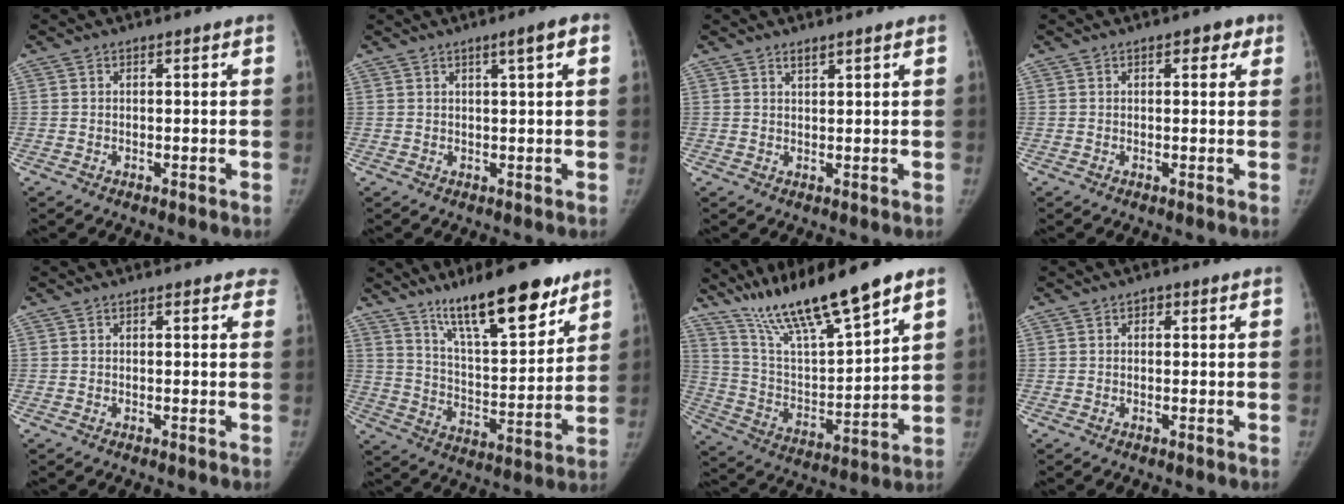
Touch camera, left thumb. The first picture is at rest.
{"total": 3.1, "force": [1.3, 0.2, 2.8], "torque": [-0.037, 0.002, 0.020]}
{"total": 1.3, "force": [1.1, 0.3, 0.7], "torque": [-0.008, -0.009, 0.021]}
{"total": 2.8, "force": [1.2, 1.7, 1.8], "torque": [0.004, 0.002, 0.010]}
{"total": 2.1, "force": [1.7, 1.1, 0.4], "torque": [0.026, -0.003, 0.003]}
{"total": 19.2, "force": [13.3, 5.3, 12.8], "torque": [-0.165, -0.076, 0.222]}
{"total": 19.5, "force": [14.9, 2.8, 12.3], "torque": [-0.196, -0.068, 0.275]}
{"total": 1.2, "force": [0.4, 0.9, 0.6], "torque": [0.000, 0.001, 0.003]}